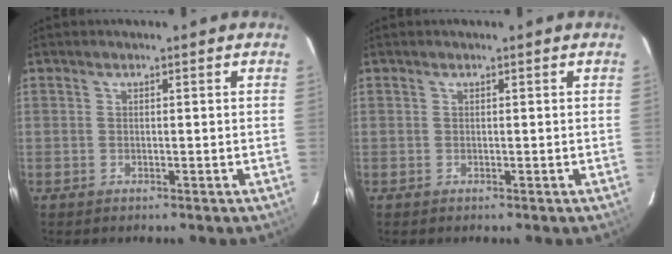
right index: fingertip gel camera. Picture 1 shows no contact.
{"total": 0.0}